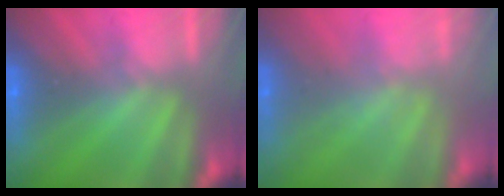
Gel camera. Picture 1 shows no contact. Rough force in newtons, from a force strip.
{"total": 2.0}